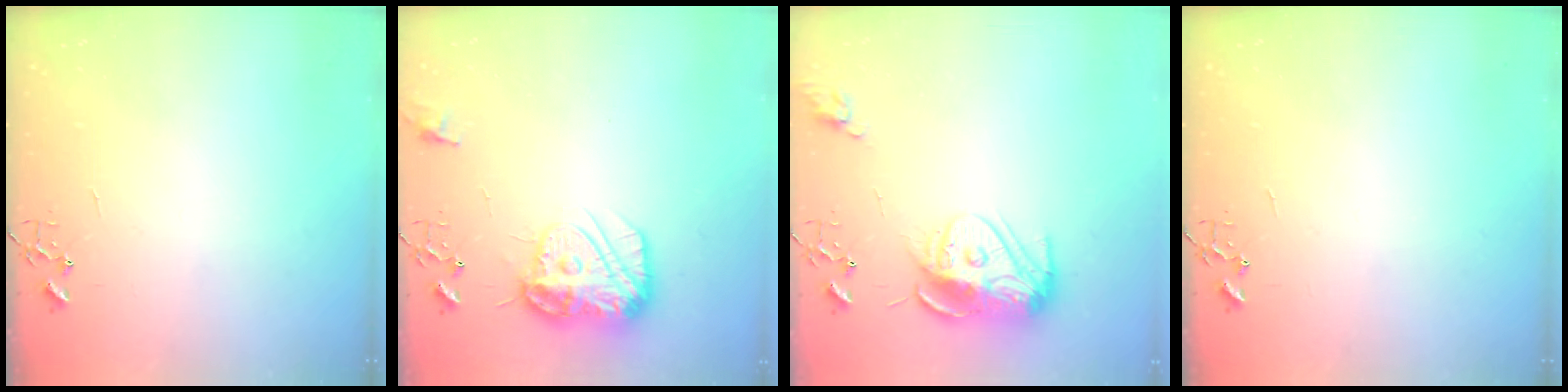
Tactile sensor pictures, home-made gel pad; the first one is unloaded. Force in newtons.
{"total": 15.6, "press": 15.5, "slide": 1.6}
{"total": 13.5, "press": 13.4, "slide": 1.1}
{"total": 0.0}